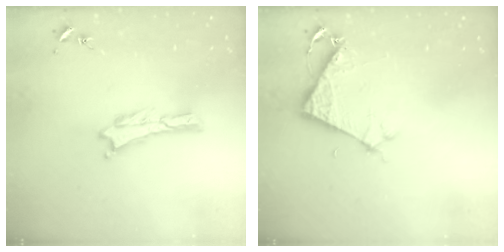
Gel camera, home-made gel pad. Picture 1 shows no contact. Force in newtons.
{"total": 4.0, "press": 4.0, "slide": 0.3}